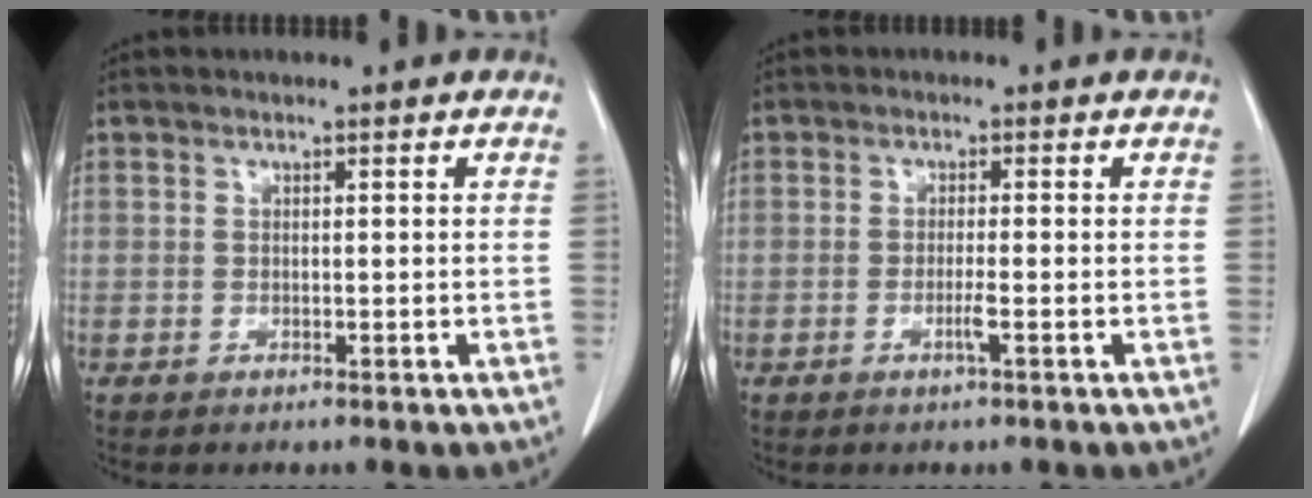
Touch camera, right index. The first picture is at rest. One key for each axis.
{"total": 1.8, "fx": -0.8, "fy": -0.3, "fz": 1.6, "tx": -0.031, "ty": -0.003, "tz": -0.016}